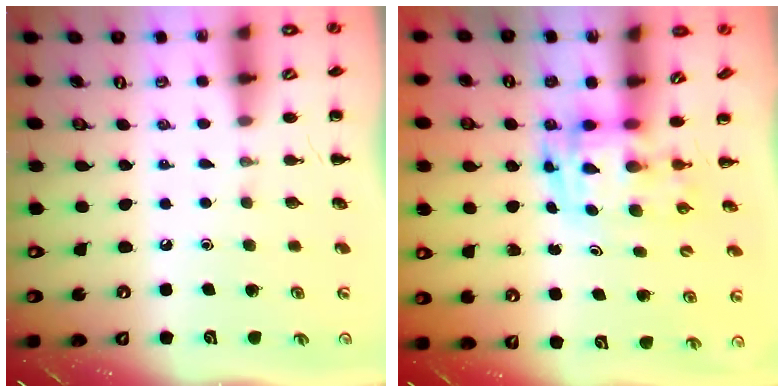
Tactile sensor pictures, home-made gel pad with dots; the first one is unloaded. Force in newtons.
{"total": 3.5, "press": 3.5, "slide": 0.6}